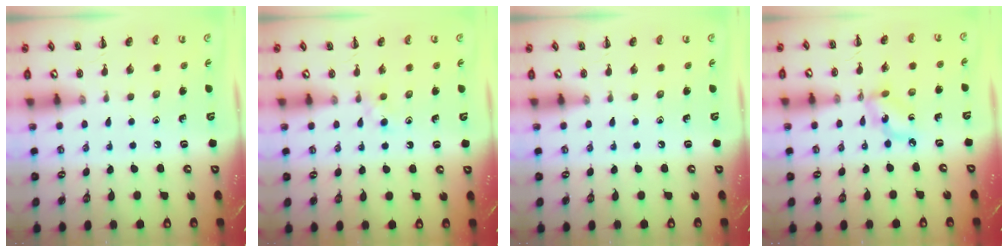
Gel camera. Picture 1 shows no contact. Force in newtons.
{"total": 2.7, "press": 2.5, "slide": 1.1}
{"total": 0.0}
{"total": 5.0, "press": 4.9, "slide": 1.2}